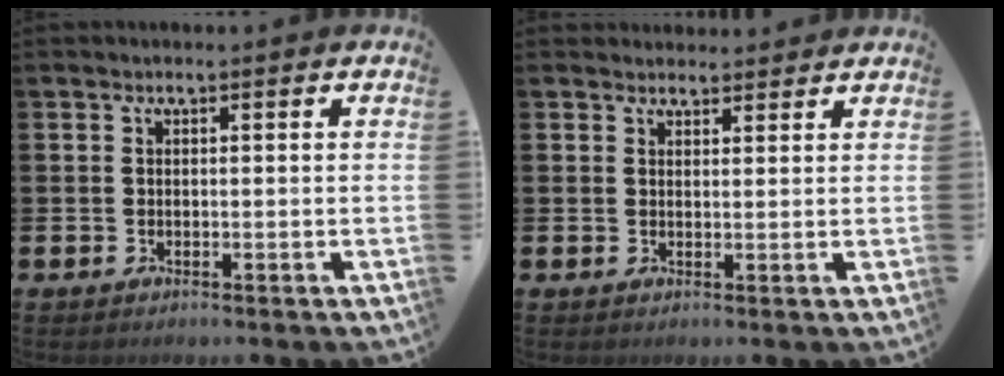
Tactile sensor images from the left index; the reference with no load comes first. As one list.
[{"total": 2.1, "force": [2.0, 0.6, -0.1], "torque": [0.007, -0.008, 0.036]}]